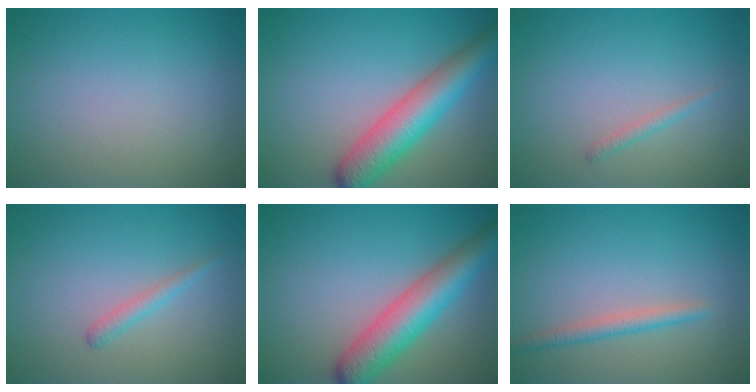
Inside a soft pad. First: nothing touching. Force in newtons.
{"total": 6.6, "press": 6.6, "slide": 0.2}
{"total": 0.9, "press": 0.9, "slide": 0.0}
{"total": 1.4, "press": 1.4, "slide": 0.0}
{"total": 6.6, "press": 6.6, "slide": 0.2}
{"total": 1.9, "press": 1.9, "slide": 0.0}